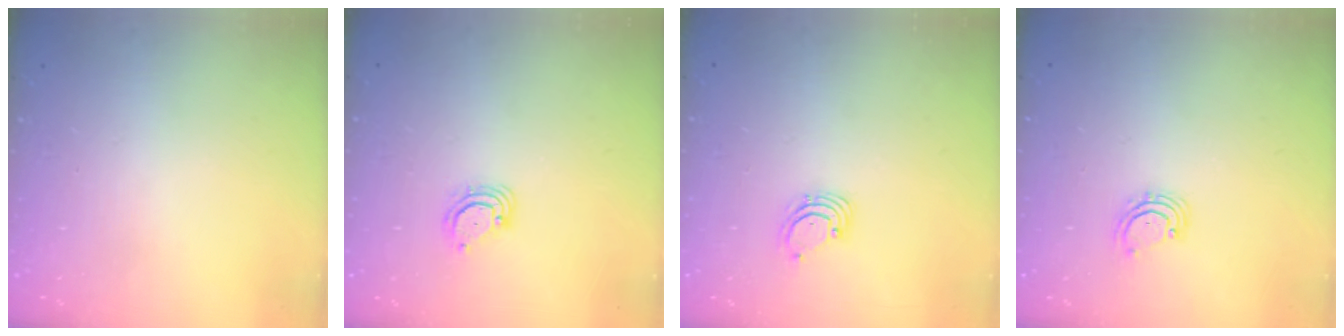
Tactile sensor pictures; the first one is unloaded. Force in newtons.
{"total": 3.9, "press": 3.9, "slide": 0.4}
{"total": 1.6, "press": 1.6, "slide": 0.1}
{"total": 2.8, "press": 2.8, "slide": 0.2}